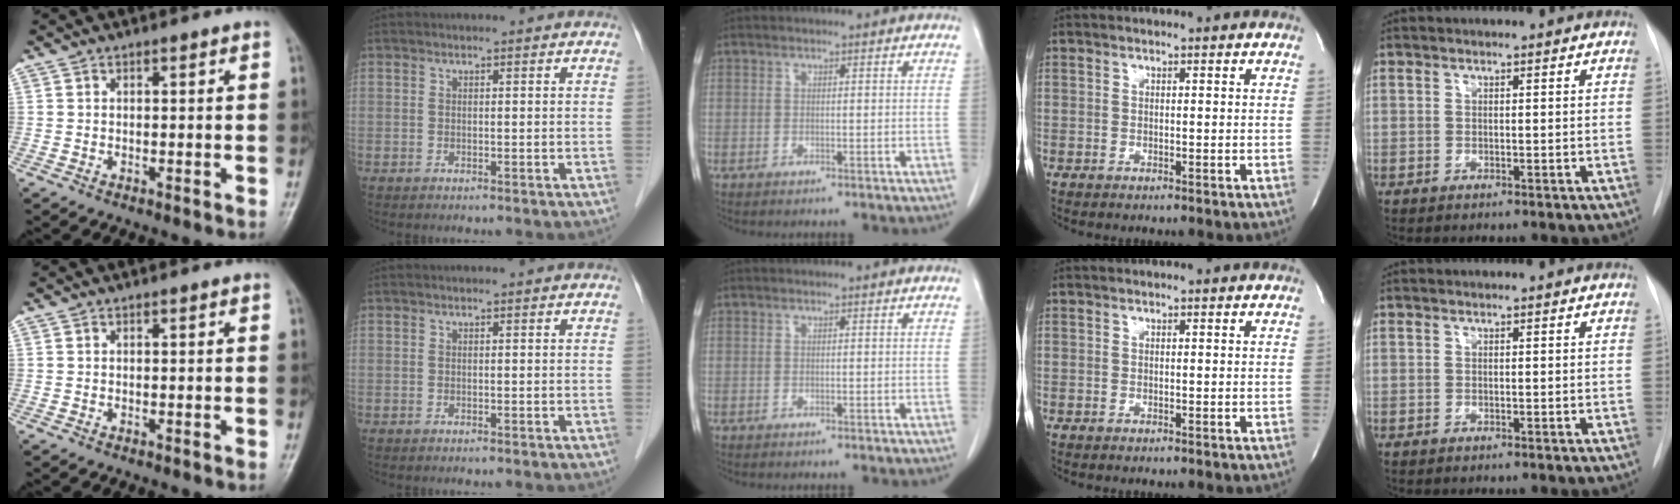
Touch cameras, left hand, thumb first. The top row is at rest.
{}